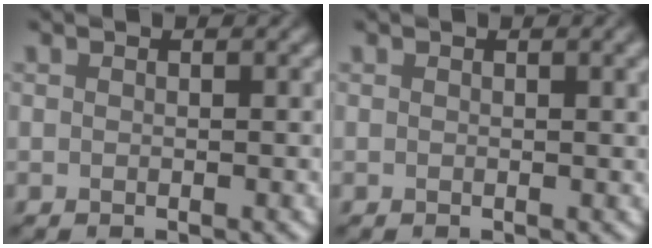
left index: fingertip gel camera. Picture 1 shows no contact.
{"total": 1.6, "force": [0.6, 0.4, 1.4], "torque": [-0.013, 0.004, 0.007]}